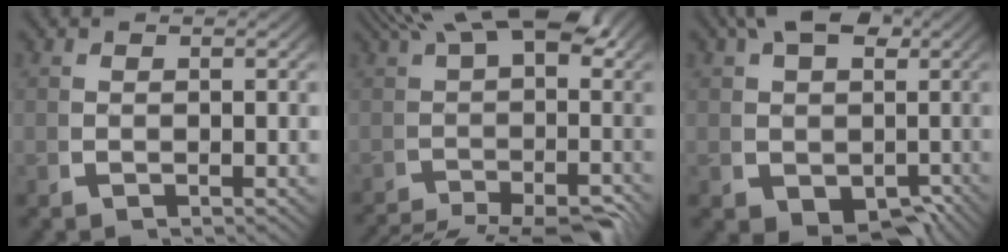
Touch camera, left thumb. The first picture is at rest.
{"total": 13.2, "force": [-2.9, 7.5, 10.5], "torque": [-0.139, -0.030, -0.039]}
{"total": 10.3, "force": [-0.5, 7.7, 6.8], "torque": [-0.112, -0.053, 0.019]}